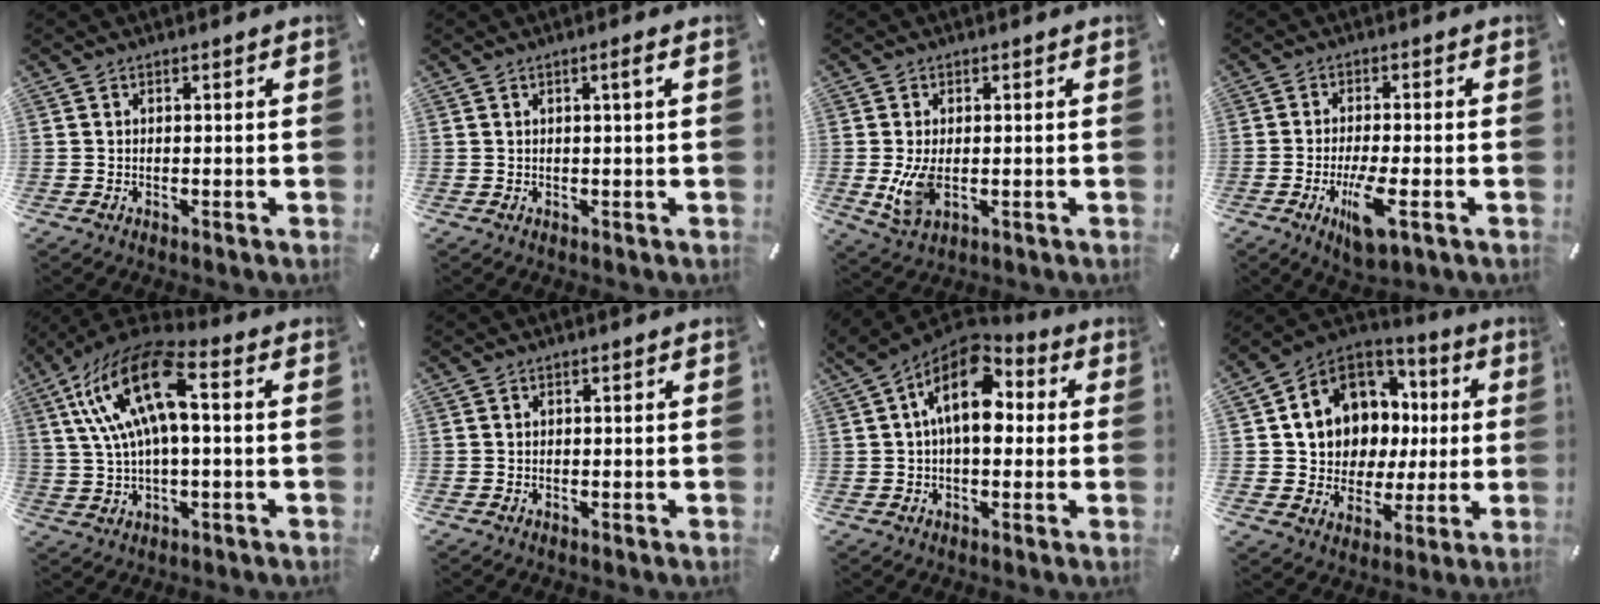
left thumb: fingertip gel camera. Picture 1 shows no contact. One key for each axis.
{"total": 1.9, "fx": 0.6, "fy": -0.1, "fz": 1.8, "tx": -0.034, "ty": 0.002, "tz": 0.008}
{"total": 6.9, "fx": -0.6, "fy": 3.9, "fz": 5.6, "tx": -0.135, "ty": -0.014, "tz": -0.016}
{"total": 8.6, "fx": -2.8, "fy": 2.6, "fz": 7.7, "tx": -0.136, "ty": -0.007, "tz": -0.045}
{"total": 17.8, "fx": 4.6, "fy": 7.7, "fz": 15.3, "tx": -0.317, "ty": -0.003, "tz": 0.079}
{"total": 0.0}
{"total": 15.2, "fx": 4.0, "fy": 9.1, "fz": 11.5, "tx": -0.196, "ty": -0.021, "tz": 0.068}
{"total": 11.5, "fx": 3.3, "fy": 10.3, "fz": 3.9, "tx": -0.085, "ty": -0.036, "tz": 0.076}